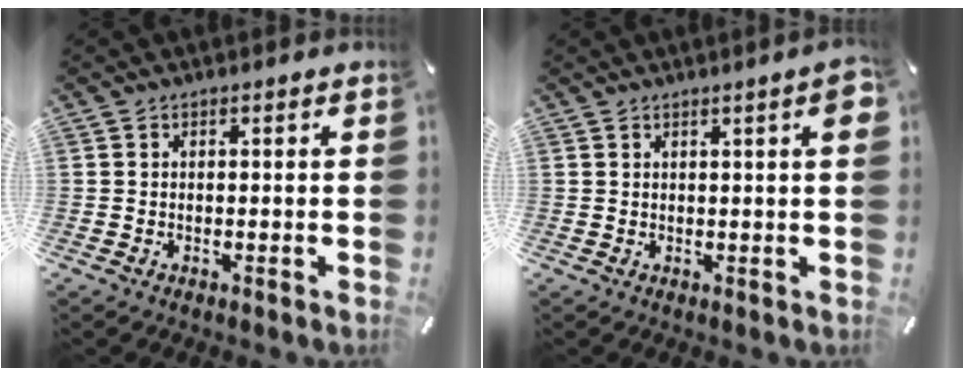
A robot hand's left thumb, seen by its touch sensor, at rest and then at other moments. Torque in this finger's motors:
{"motor_torque": [1.05, 1.01, 0.56, -0.58, 0.12]}